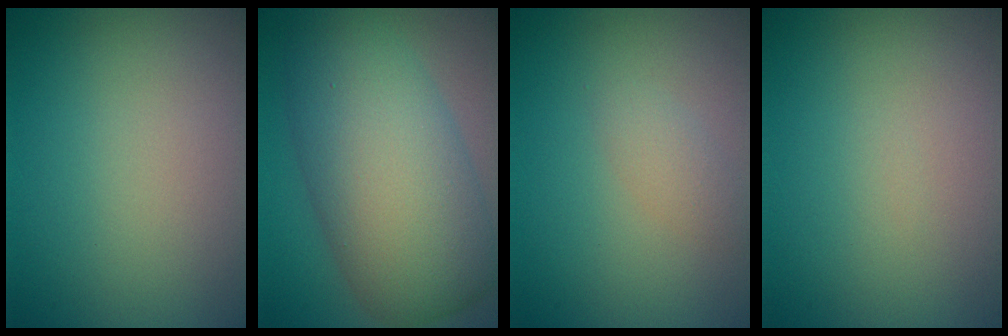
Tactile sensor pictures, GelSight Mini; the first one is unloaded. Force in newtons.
{"total": 10.4, "press": 10.4, "slide": 0.4}
{"total": 1.2, "press": 1.2, "slide": 0.1}
{"total": 0.0}